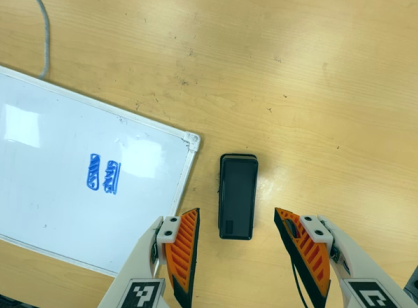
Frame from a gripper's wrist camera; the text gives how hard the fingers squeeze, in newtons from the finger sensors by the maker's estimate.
{"total": 0.0}